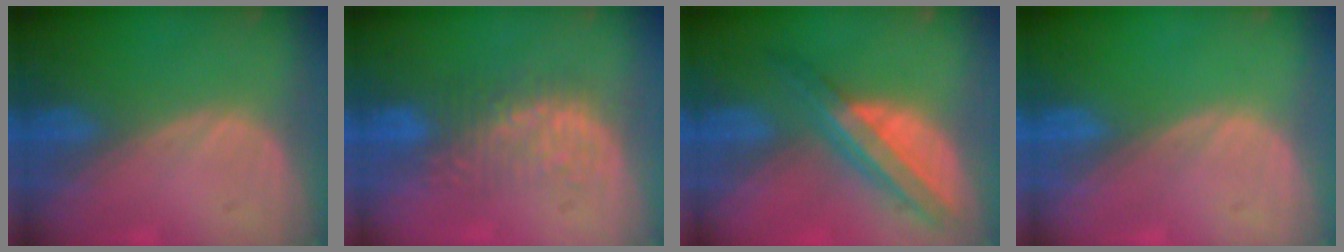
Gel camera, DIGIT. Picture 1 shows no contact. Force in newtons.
{"total": 6.4, "press": 6.2, "slide": 1.3}
{"total": 8.0, "press": 6.7, "slide": 4.4}
{"total": 0.0}